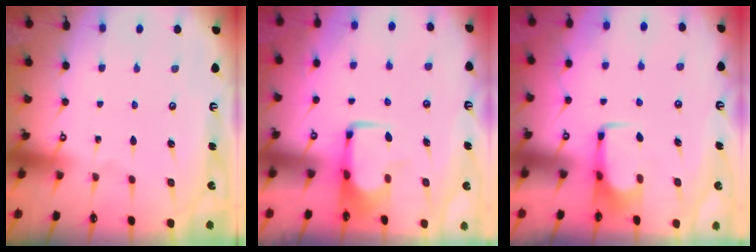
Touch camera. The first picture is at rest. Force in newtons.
{"total": 1.8, "press": 1.7, "slide": 0.4}
{"total": 1.6, "press": 1.5, "slide": 0.4}